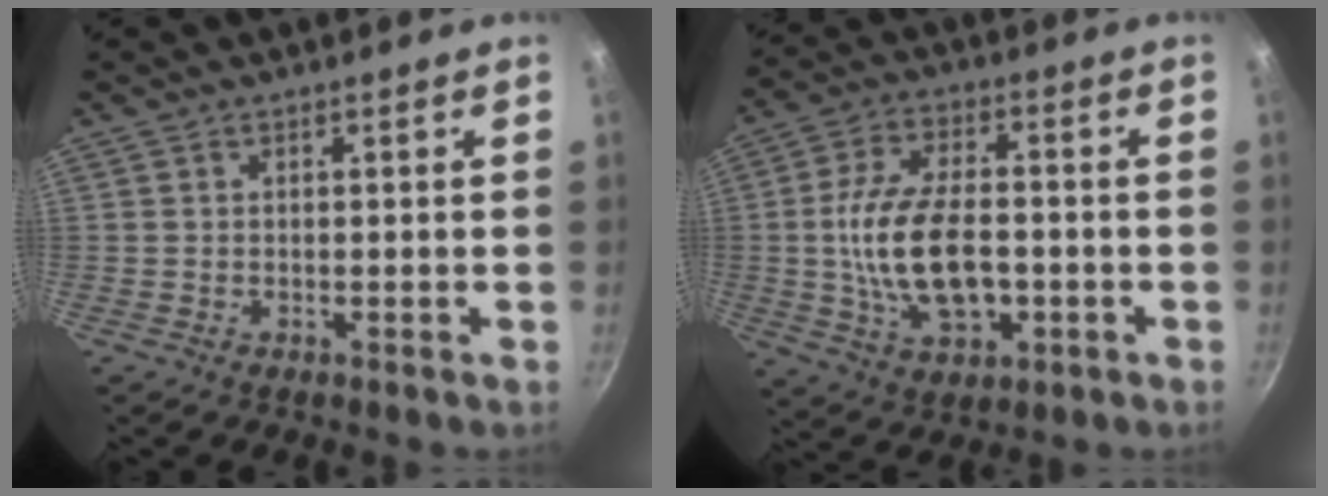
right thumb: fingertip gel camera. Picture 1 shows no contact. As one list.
[{"total": 15.7, "force": [-2.0, 8.8, 12.9], "torque": [-0.226, 0.022, -0.031]}]